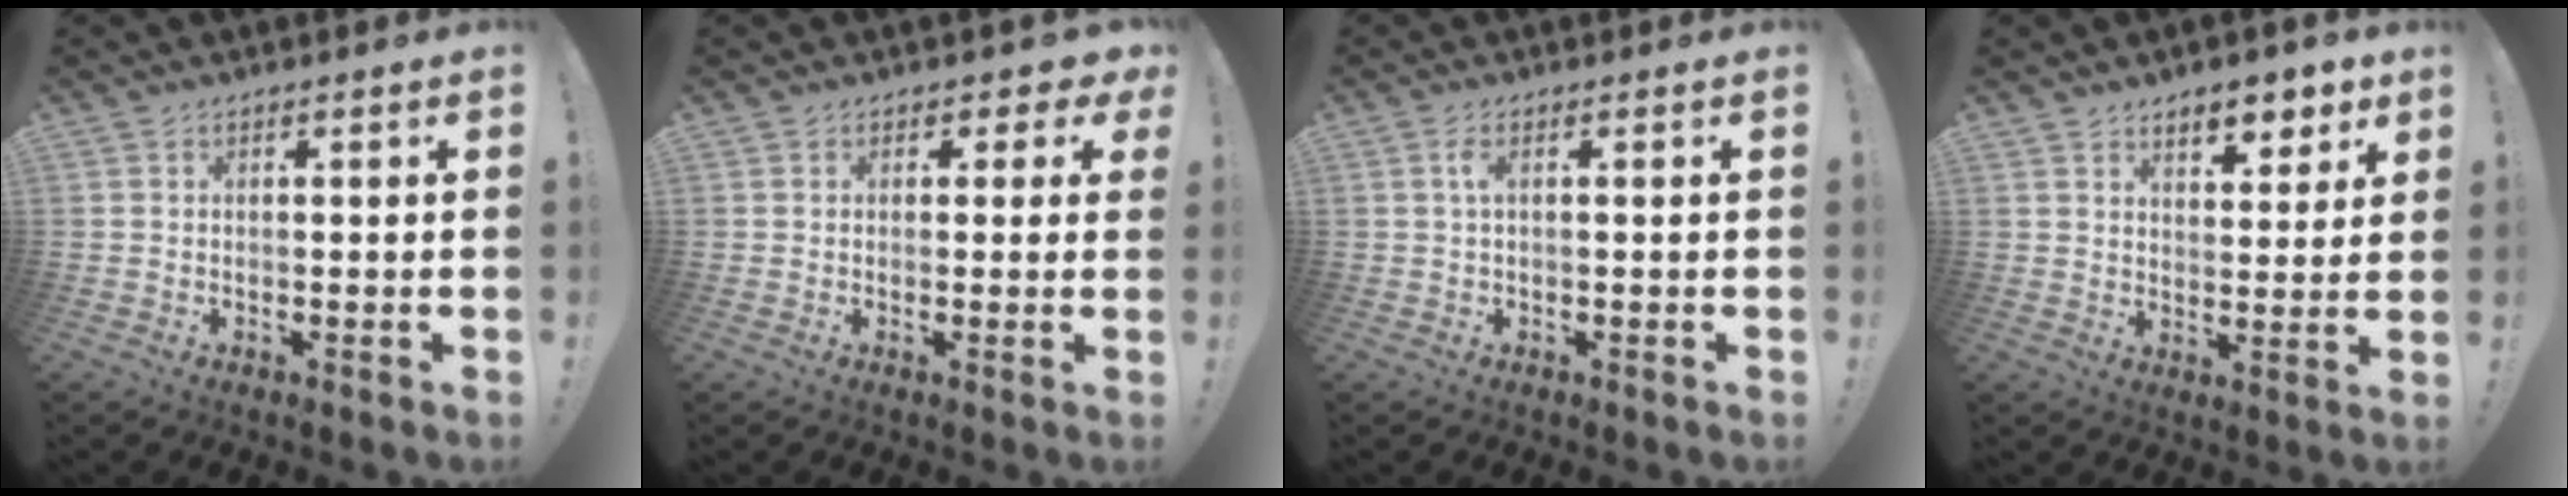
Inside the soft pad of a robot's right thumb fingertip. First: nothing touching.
{"total": 2.9, "force": [1.1, 2.4, 1.2], "torque": [-0.004, -0.007, 0.015]}
{"total": 2.2, "force": [0.3, 0.5, 2.1], "torque": [-0.035, 0.000, 0.003]}
{"total": 7.2, "force": [5.5, 3.7, 2.9], "torque": [-0.019, -0.046, 0.097]}